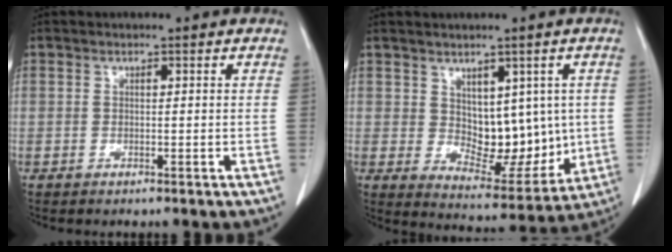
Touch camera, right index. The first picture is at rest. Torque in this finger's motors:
{"motor_torque": [0.13, 0.24, 0.19, 0.02]}